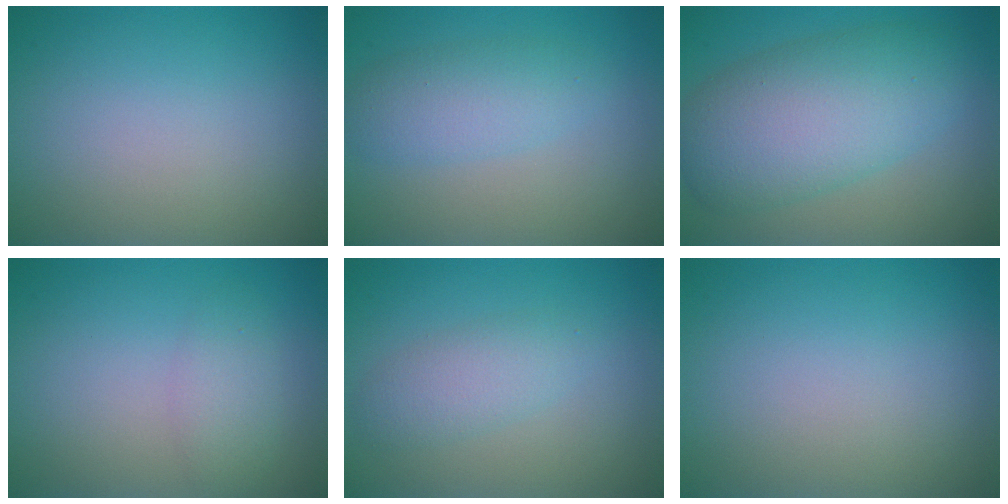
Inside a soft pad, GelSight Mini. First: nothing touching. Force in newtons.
{"total": 3.3, "press": 3.3, "slide": 0.1}
{"total": 7.2, "press": 7.2, "slide": 0.3}
{"total": 2.1, "press": 2.1, "slide": 0.1}
{"total": 2.5, "press": 2.5, "slide": 0.2}
{"total": 0.0}